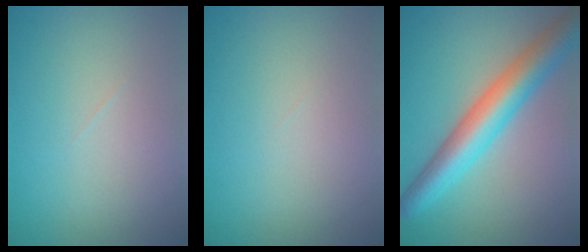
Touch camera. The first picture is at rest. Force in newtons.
{"total": 0.0}
{"total": 7.0, "press": 7.0, "slide": 0.2}